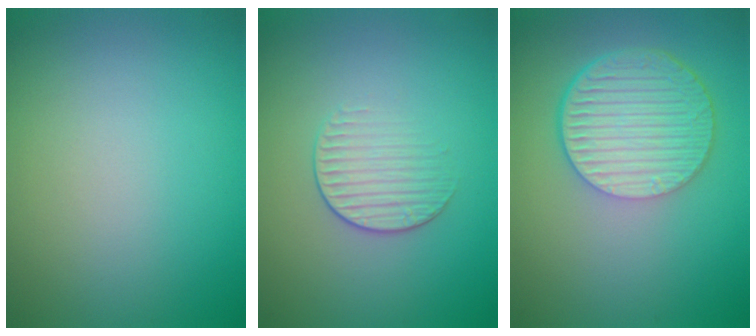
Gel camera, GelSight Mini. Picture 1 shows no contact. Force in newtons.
{"total": 1.7, "press": 1.1, "slide": 1.3}
{"total": 6.9, "press": 4.9, "slide": 4.9}